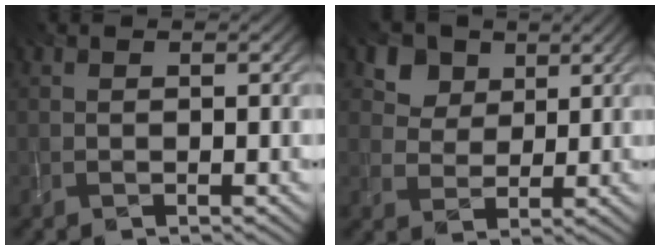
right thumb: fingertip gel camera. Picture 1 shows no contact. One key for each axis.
{"total": 5.4, "fx": 3.1, "fy": 4.0, "fz": 1.9, "tx": -0.057, "ty": -0.015, "tz": 0.067}